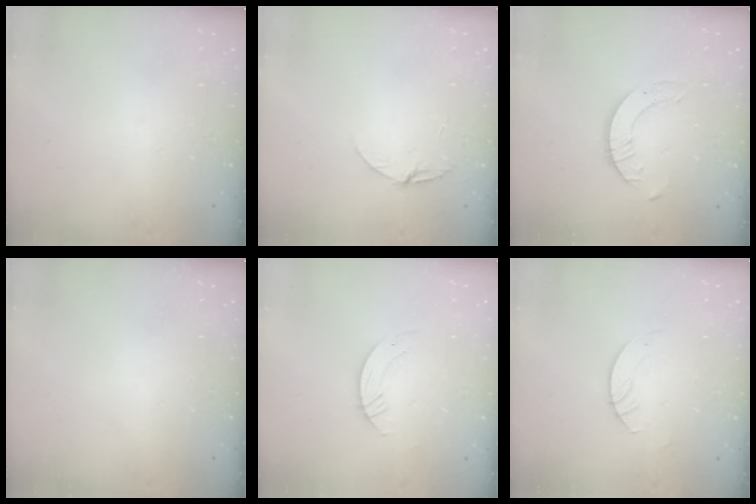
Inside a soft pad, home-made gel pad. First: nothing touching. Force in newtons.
{"total": 5.3, "press": 5.3, "slide": 0.5}
{"total": 3.4, "press": 3.4, "slide": 0.3}
{"total": 0.0}
{"total": 3.1, "press": 3.1, "slide": 0.2}
{"total": 3.0, "press": 3.0, "slide": 0.3}